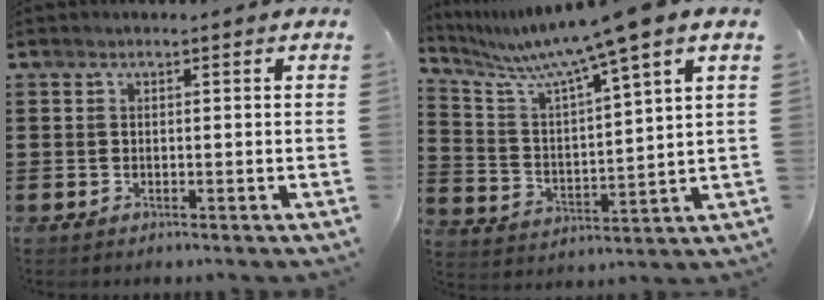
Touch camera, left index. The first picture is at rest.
{"total": 8.6, "force": [6.9, -0.9, 5.0], "torque": [-0.129, -0.048, 0.105]}